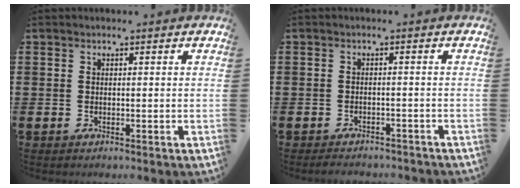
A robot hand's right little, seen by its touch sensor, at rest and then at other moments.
{"total": 1.5, "force": [-1.5, 0.1, 0.2], "torque": [-0.009, 0.002, -0.031]}